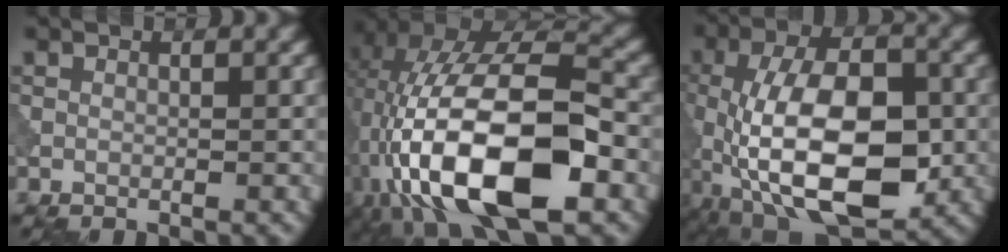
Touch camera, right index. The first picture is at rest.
{"total": 17.2, "force": [-5.6, 8.1, 14.2], "torque": [-0.265, -0.002, -0.094]}
{"total": 13.6, "force": [-3.9, 6.6, 11.2], "torque": [-0.203, 0.000, -0.072]}